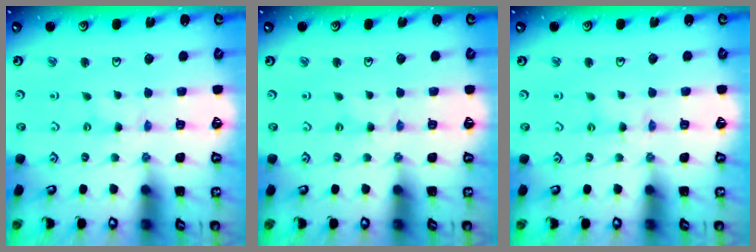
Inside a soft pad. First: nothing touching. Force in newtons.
{"total": 0.0}
{"total": 1.2, "press": 1.2, "slide": 0.2}